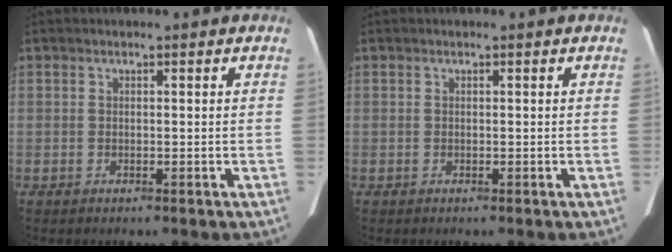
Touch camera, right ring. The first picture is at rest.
{"total": 0.0}